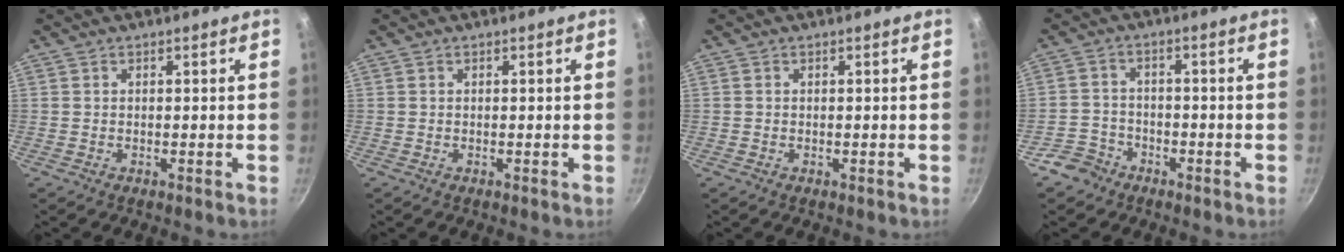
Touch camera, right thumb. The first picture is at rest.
{"total": 0.0}
{"total": 0.0}
{"total": 5.1, "force": [-3.4, 3.7, 0.9], "torque": [-0.005, 0.040, -0.065]}